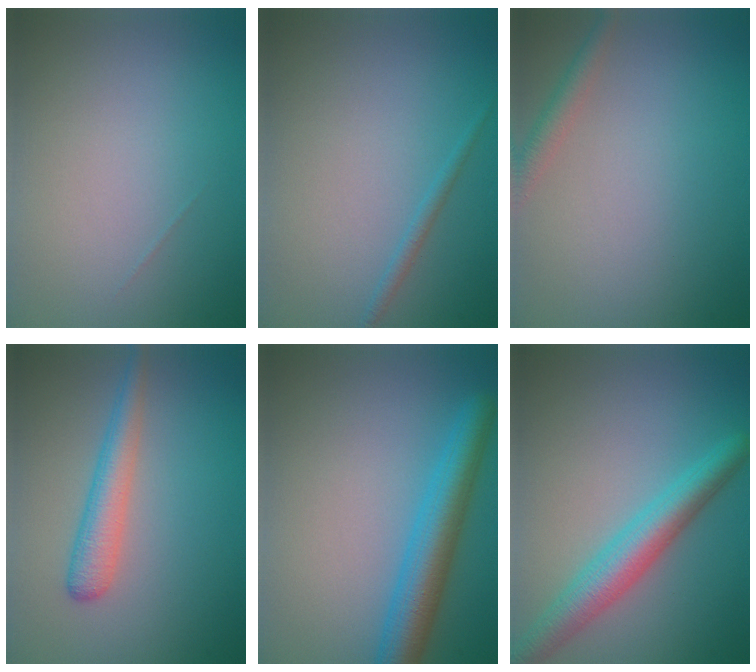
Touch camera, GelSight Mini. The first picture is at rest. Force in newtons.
{"total": 0.9, "press": 0.9, "slide": 0.1}
{"total": 1.9, "press": 1.9, "slide": 0.0}
{"total": 2.9, "press": 2.9, "slide": 0.1}
{"total": 5.2, "press": 5.2, "slide": 0.2}
{"total": 4.7, "press": 4.7, "slide": 0.1}